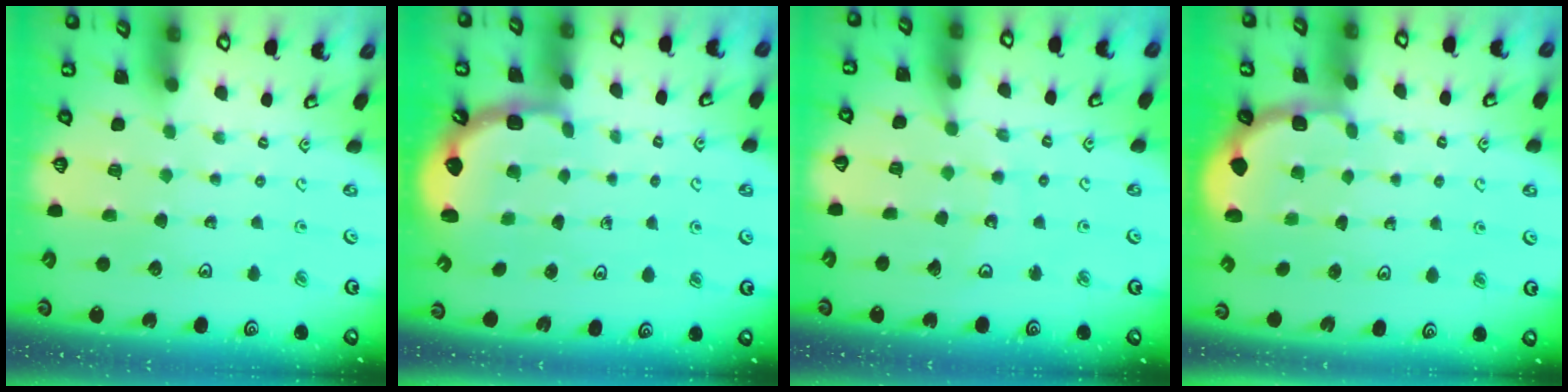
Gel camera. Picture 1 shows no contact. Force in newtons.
{"total": 2.2, "press": 1.8, "slide": 1.3}
{"total": 8.6, "press": 8.5, "slide": 1.1}
{"total": 1.8, "press": 1.7, "slide": 0.7}